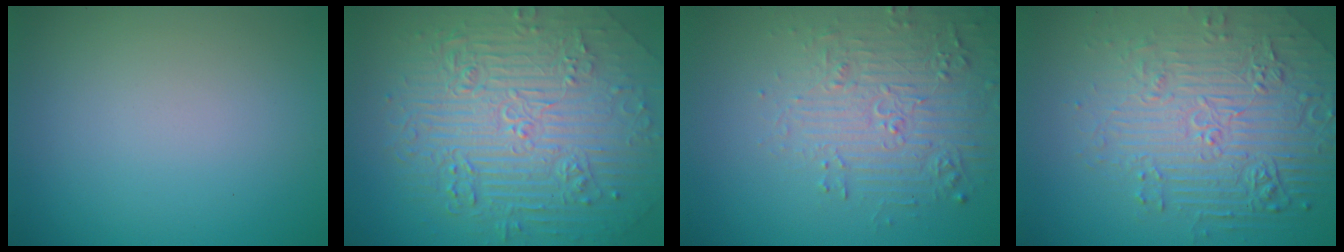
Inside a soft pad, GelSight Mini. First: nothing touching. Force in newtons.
{"total": 11.0, "press": 7.4, "slide": 8.2}
{"total": 5.2, "press": 4.0, "slide": 3.3}
{"total": 7.8, "press": 5.6, "slide": 5.4}